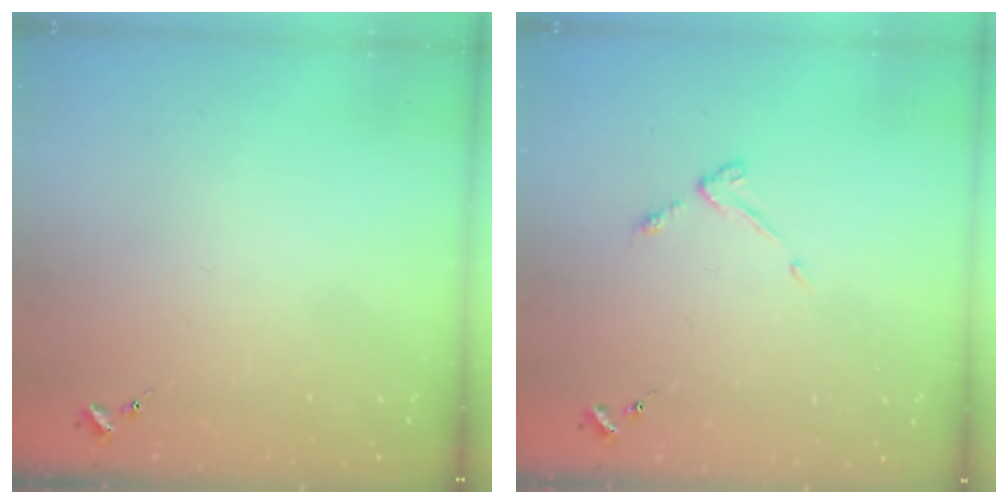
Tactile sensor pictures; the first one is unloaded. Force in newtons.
{"total": 4.7, "press": 4.7, "slide": 0.7}